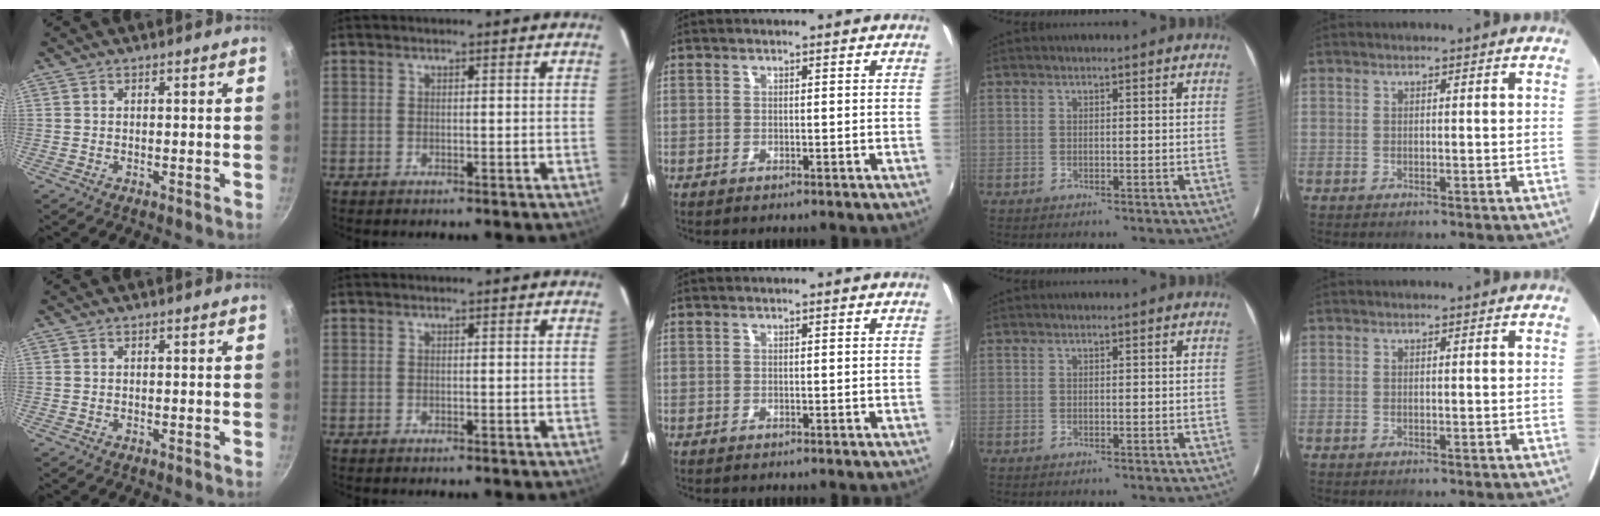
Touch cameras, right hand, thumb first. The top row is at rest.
{}